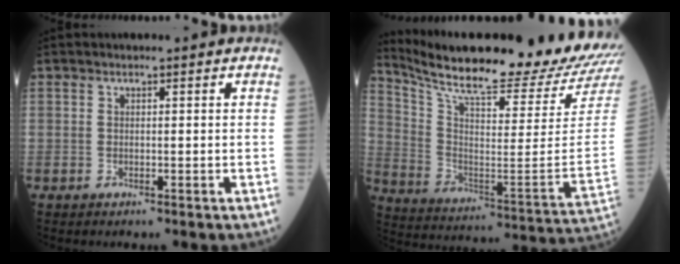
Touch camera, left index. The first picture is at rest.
{"total": 26.4, "force": [23.9, 0.5, 11.2], "torque": [-0.202, -0.097, 0.340]}